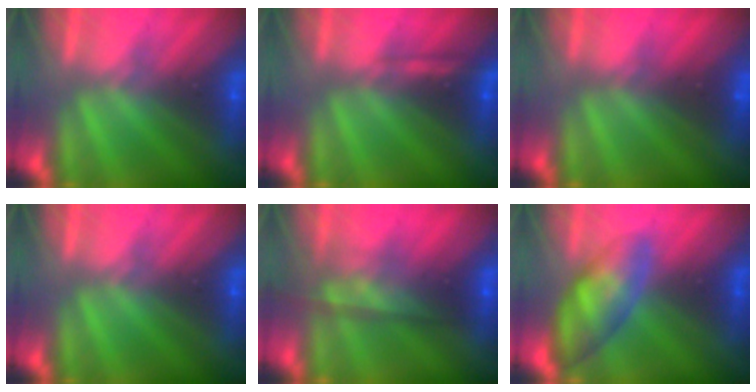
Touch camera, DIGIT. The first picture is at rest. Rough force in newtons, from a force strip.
{"total": 2.2}
{"total": 2.4}
{"total": 0.0}
{"total": 6.9}
{"total": 4.5}